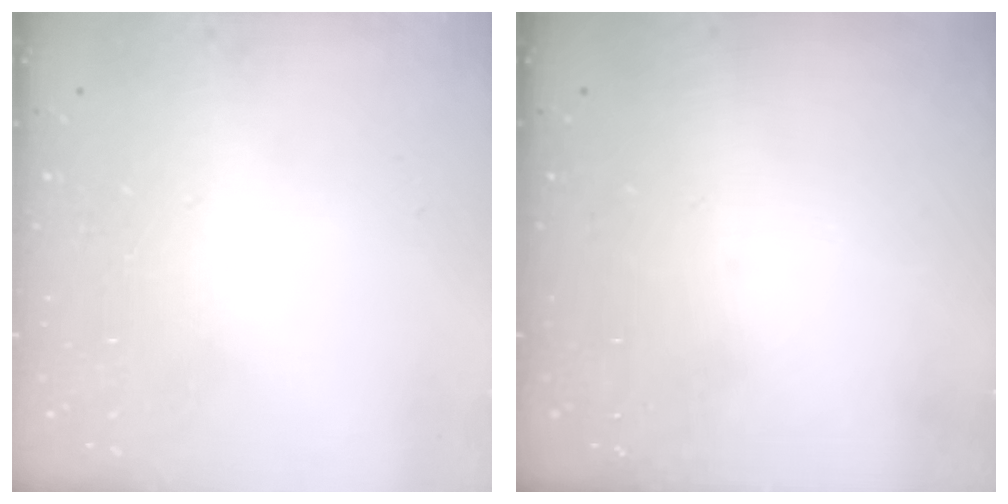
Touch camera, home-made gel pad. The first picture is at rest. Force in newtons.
{"total": 0.0}